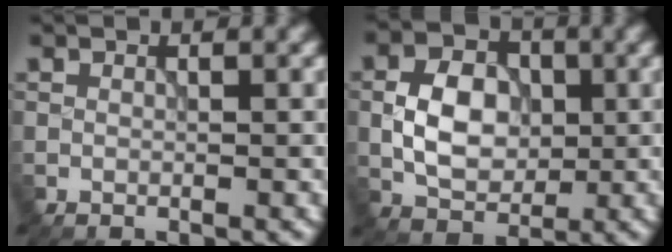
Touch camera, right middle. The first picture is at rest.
{"total": 5.4, "force": [-0.1, 3.9, 3.8], "torque": [-0.066, 0.002, -0.002]}